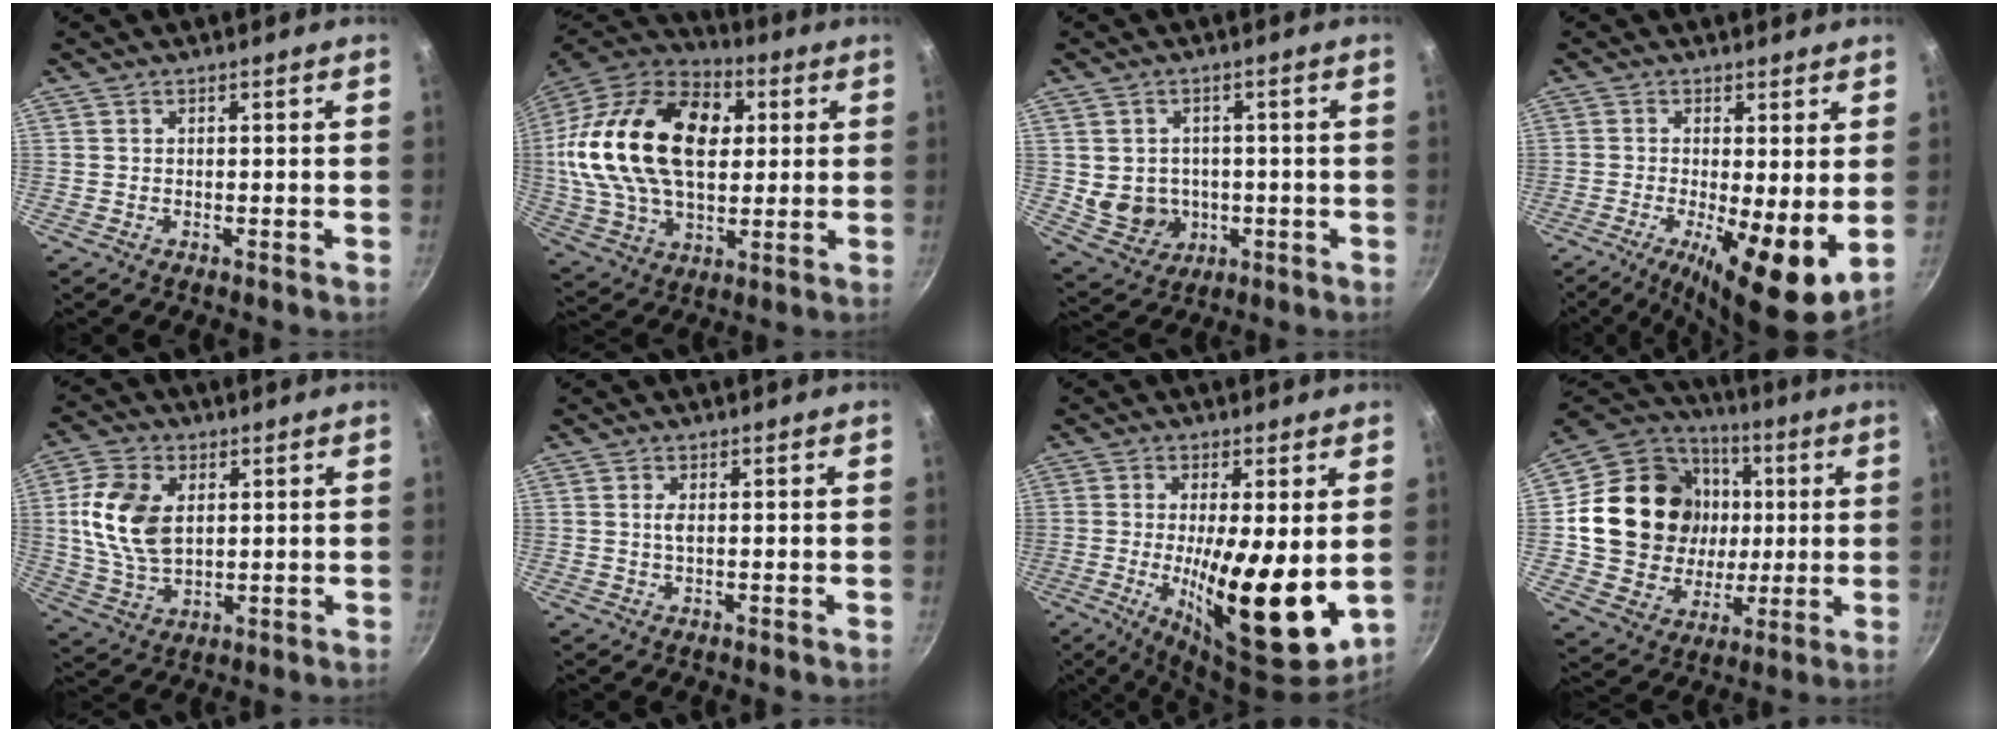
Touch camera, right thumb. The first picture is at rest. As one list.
[{"total": 29.2, "force": [5.1, 18.3, 22.2], "torque": [-0.397, 0.016, 0.083]}, {"total": 8.0, "force": [-0.7, 7.0, 3.8], "torque": [-0.045, 0.003, 0.008]}, {"total": 11.3, "force": [-1.5, 3.0, 10.8], "torque": [-0.173, -0.016, -0.023]}, {"total": 11.9, "force": [2.3, 7.6, 9.0], "torque": [-0.163, -0.011, 0.048]}, {"total": 1.3, "force": [0.1, 0.3, 1.3], "torque": [-0.026, -0.001, 0.002]}, {"total": 16.7, "force": [-0.8, 4.7, 16.0], "torque": [-0.243, -0.026, -0.009]}, {"total": 23.6, "force": [2.6, 19.8, 12.6], "torque": [-0.209, 0.015, 0.056]}]